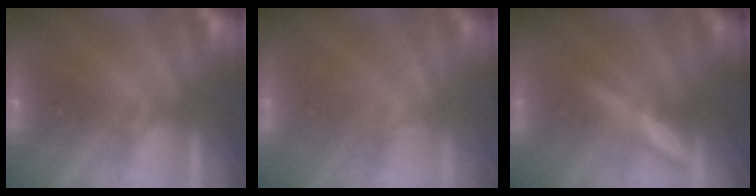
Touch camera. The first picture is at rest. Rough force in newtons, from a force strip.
{"total": 2.5}
{"total": 2.4}